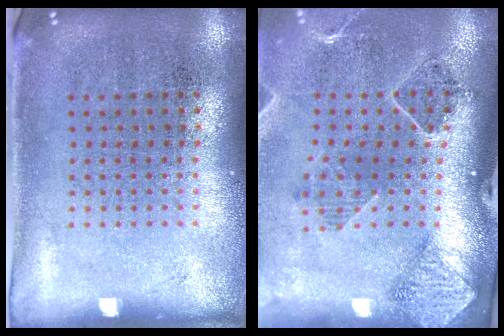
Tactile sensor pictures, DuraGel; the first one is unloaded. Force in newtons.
{"total": 1.6, "press": 1.6, "slide": 0.2}